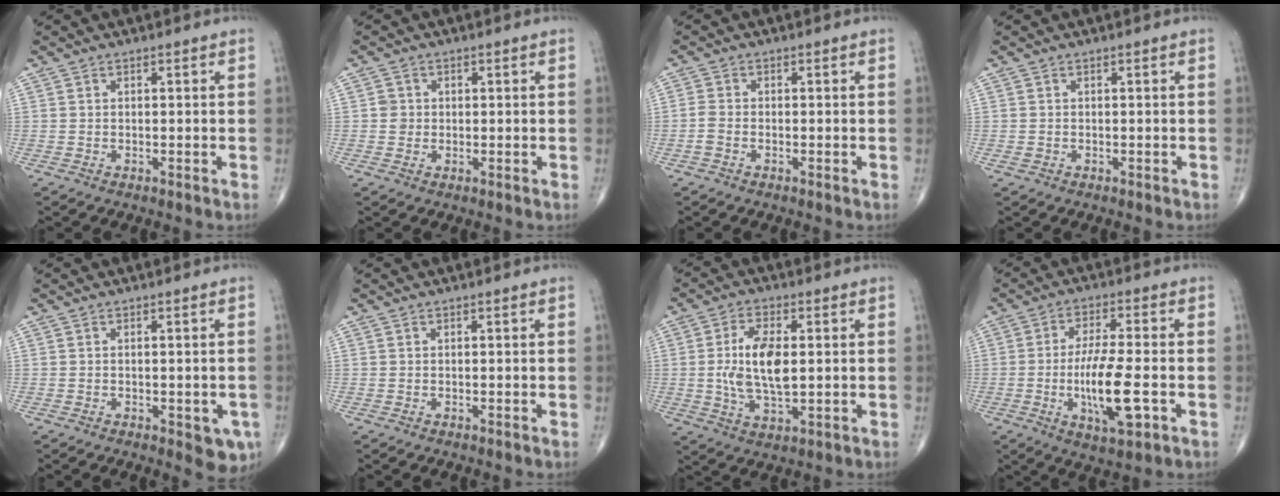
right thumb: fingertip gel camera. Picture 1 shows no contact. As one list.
[{"total": 2.0, "force": [0.0, 1.9, 0.4], "torque": [0.004, 0.005, -0.001]}, {"total": 2.1, "force": [-0.9, 1.3, 1.4], "torque": [-0.037, 0.008, -0.020]}, {"total": 0.7, "force": [-0.2, 0.6, 0.3], "torque": [-0.007, 0.003, -0.001]}, {"total": 5.1, "force": [-1.8, 2.1, 4.3], "torque": [-0.035, -0.004, -0.016]}, {"total": 0.0}, {"total": 10.1, "force": [0.5, 4.5, 9.0], "torque": [-0.172, -0.006, 0.011]}, {"total": 11.8, "force": [-2.6, 3.2, 11.1], "torque": [-0.206, -0.002, -0.043]}]